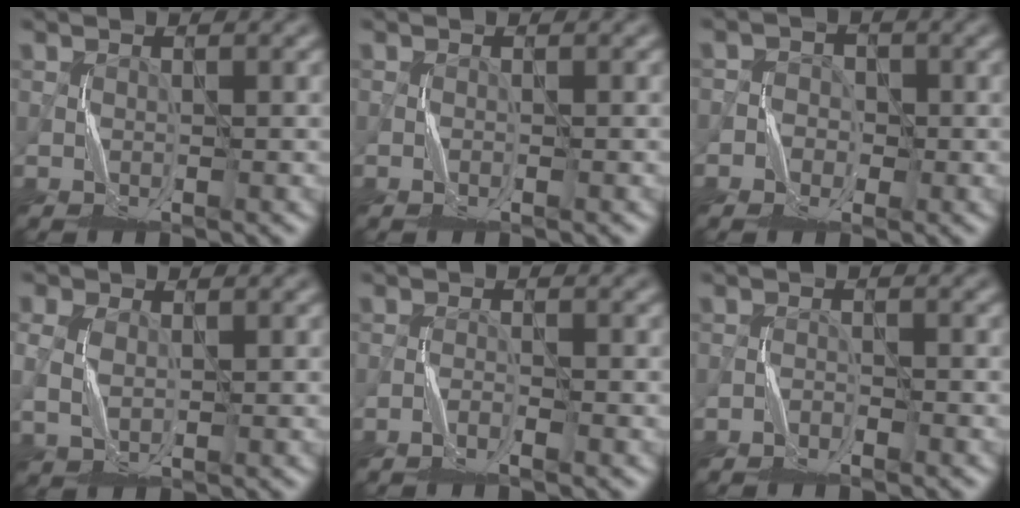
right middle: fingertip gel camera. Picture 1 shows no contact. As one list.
[{"total": 0.5, "force": [-0.5, -0.1, 0.2], "torque": [-0.003, 0.001, -0.008]}, {"total": 2.2, "force": [-0.9, 2.0, 0.3], "torque": [0.011, 0.006, -0.033]}, {"total": 1.8, "force": [0.2, 1.2, 1.3], "torque": [-0.043, 0.000, 0.008]}, {"total": 1.3, "force": [-1.2, -0.1, 0.4], "torque": [-0.010, 0.004, -0.025]}, {"total": 1.3, "force": [-1.3, 0.1, 0.1], "torque": [-0.003, 0.005, -0.024]}]